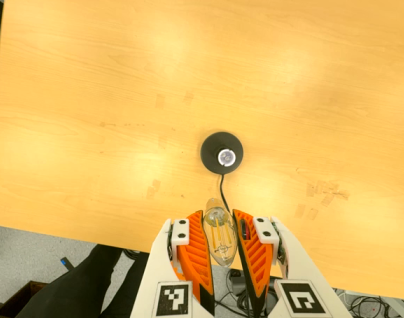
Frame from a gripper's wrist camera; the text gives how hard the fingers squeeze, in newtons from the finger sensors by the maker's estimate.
{"total": 21.6, "left": 24.3, "right": 18.9}